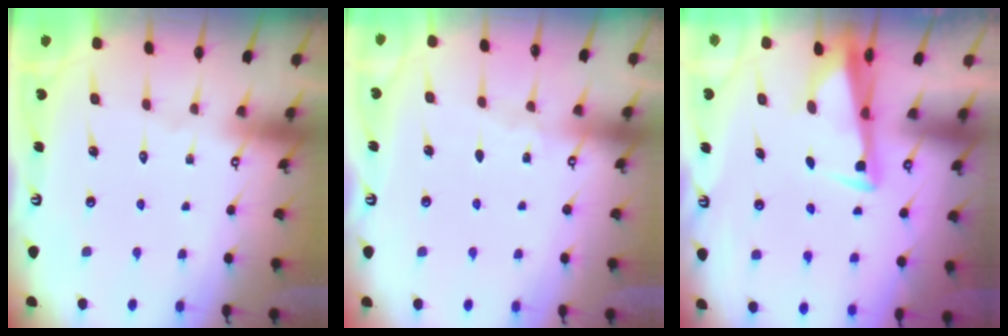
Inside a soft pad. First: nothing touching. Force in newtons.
{"total": 2.5, "press": 2.5, "slide": 0.4}
{"total": 3.4, "press": 3.3, "slide": 0.9}